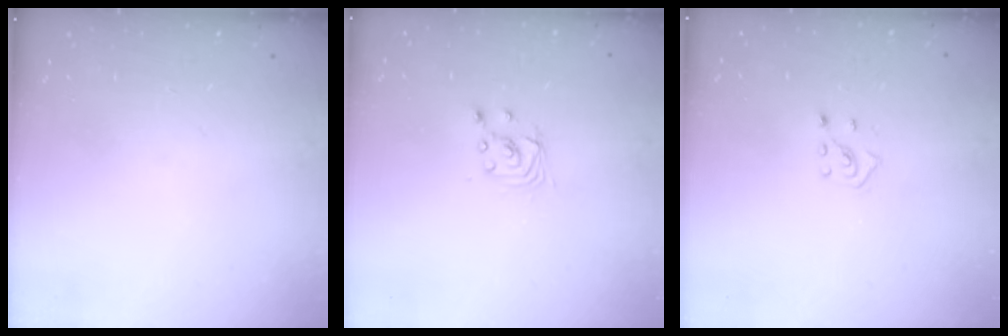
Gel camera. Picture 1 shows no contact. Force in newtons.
{"total": 2.9, "press": 2.9, "slide": 0.1}
{"total": 4.2, "press": 4.1, "slide": 0.7}